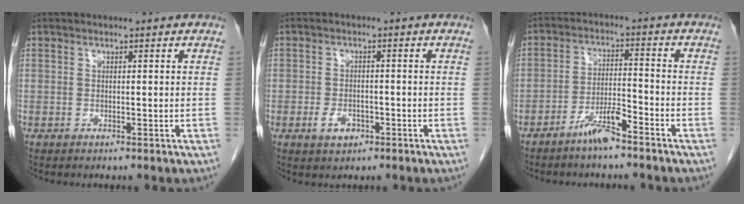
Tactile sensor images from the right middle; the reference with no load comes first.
{"total": 3.1, "force": [-1.5, 1.8, 2.0], "torque": [-0.042, 0.000, -0.019]}
{"total": 5.6, "force": [-4.3, 0.8, 3.5], "torque": [-0.070, 0.001, -0.082]}